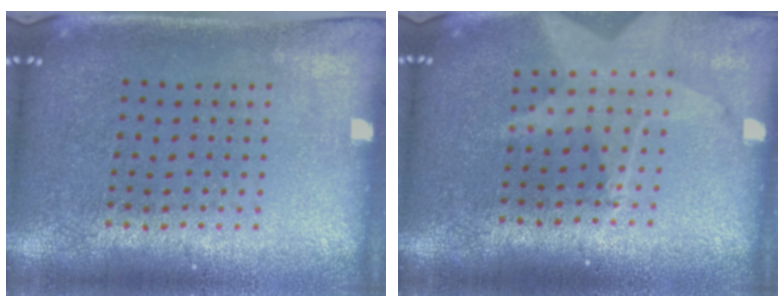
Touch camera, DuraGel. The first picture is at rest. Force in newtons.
{"total": 2.0, "press": 1.6, "slide": 1.2}